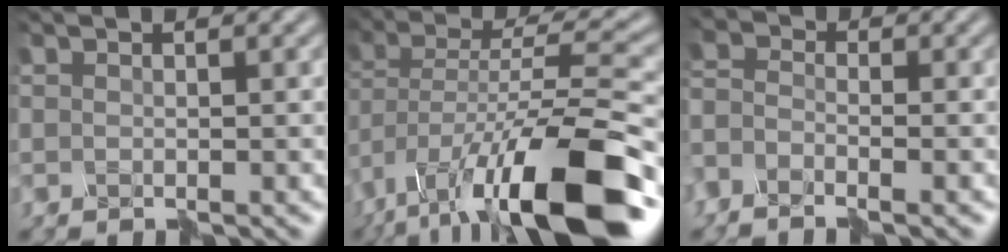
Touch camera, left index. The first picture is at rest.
{"total": 14.6, "force": [-9.0, 4.1, 10.8], "torque": [-0.206, -0.003, -0.151]}
{"total": 4.0, "force": [-3.8, 0.9, 0.7], "torque": [-0.025, -0.013, -0.065]}